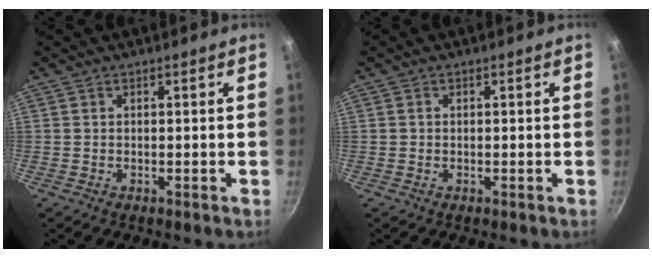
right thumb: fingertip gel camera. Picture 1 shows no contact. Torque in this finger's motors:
{"motor_torque": [-0.51, 0.16, -0.09, 0.09, 0.03]}